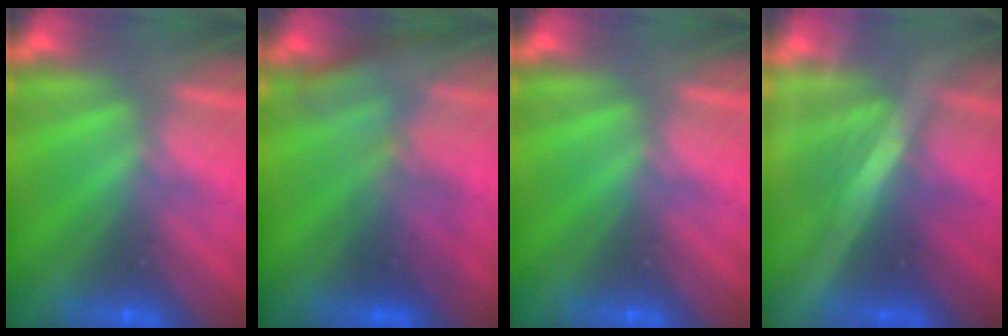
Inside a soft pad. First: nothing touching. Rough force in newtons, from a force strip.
{"total": 2.7}
{"total": 0.0}
{"total": 1.2}